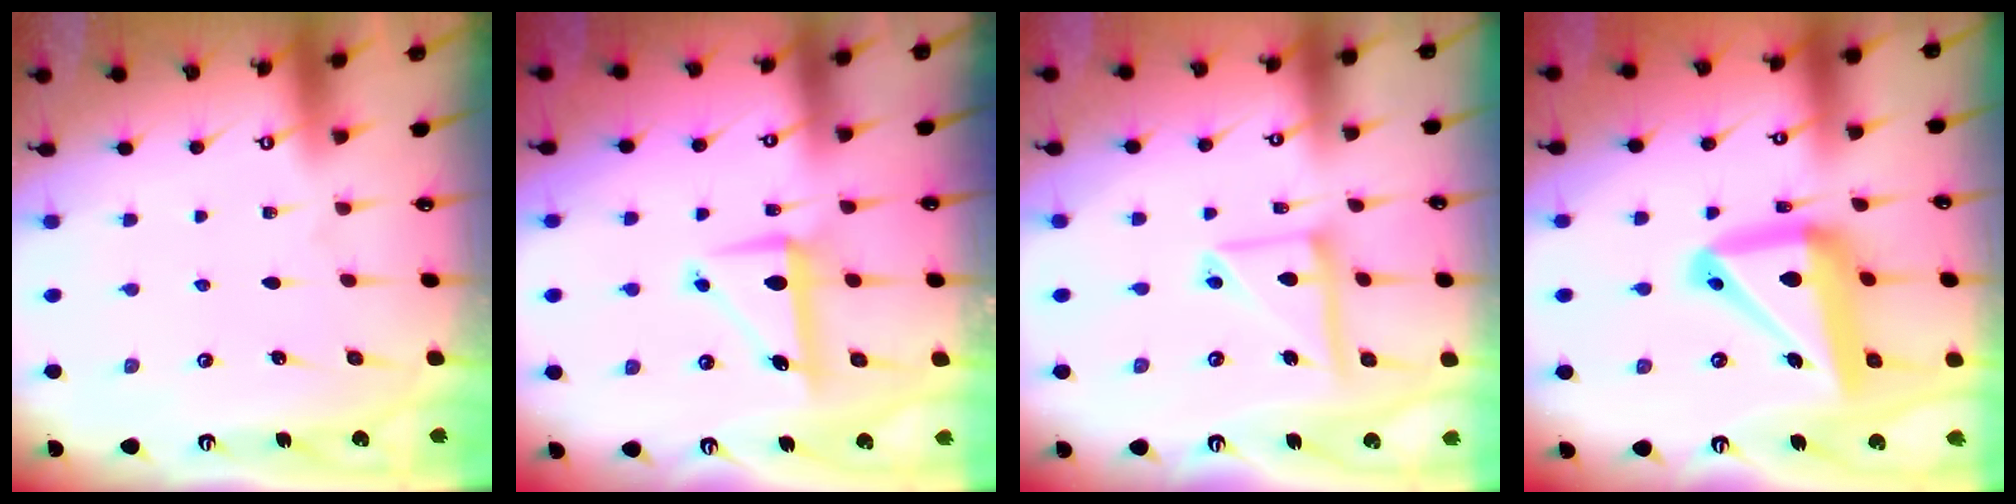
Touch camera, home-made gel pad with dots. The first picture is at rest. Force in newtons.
{"total": 7.3, "press": 7.3, "slide": 1.0}
{"total": 12.3, "press": 12.2, "slide": 1.3}
{"total": 18.6, "press": 18.5, "slide": 2.0}